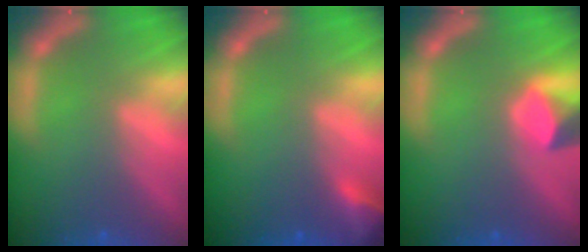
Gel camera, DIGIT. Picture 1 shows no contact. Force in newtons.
{"total": 2.4}
{"total": 3.0}